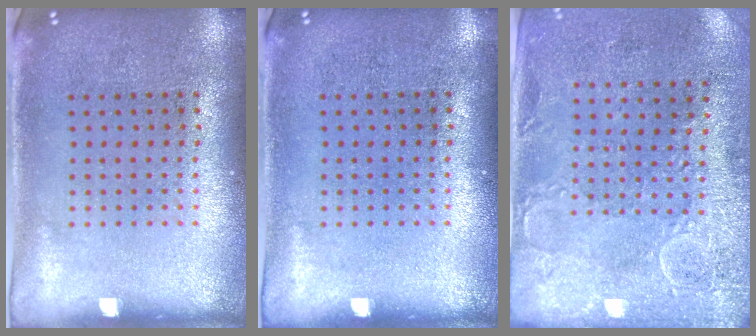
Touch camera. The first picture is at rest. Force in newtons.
{"total": 0.0}
{"total": 2.9, "press": 2.4, "slide": 1.6}